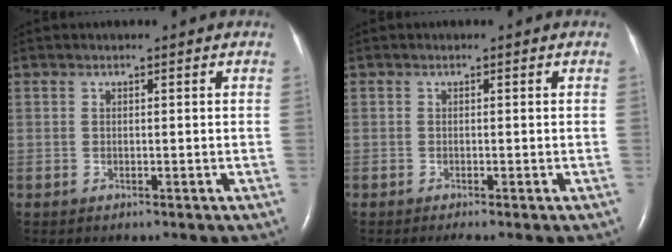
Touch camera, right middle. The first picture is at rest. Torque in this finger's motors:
{"motor_torque": [0.10, -0.10, 0.00, 0.02]}